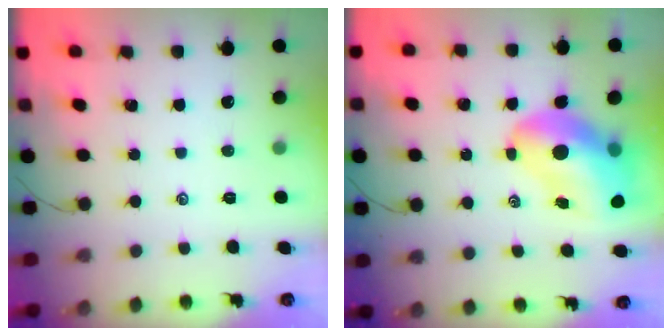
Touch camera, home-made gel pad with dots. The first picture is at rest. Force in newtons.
{"total": 16.4, "press": 15.7, "slide": 4.8}